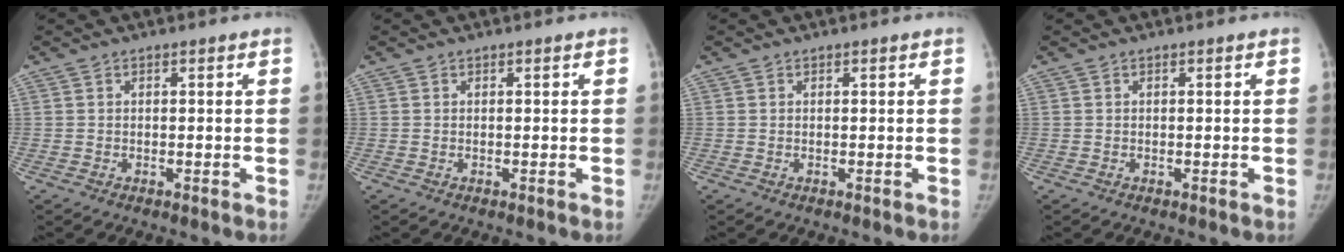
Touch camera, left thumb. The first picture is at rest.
{"total": 0.0}
{"total": 0.0}
{"total": 0.0}